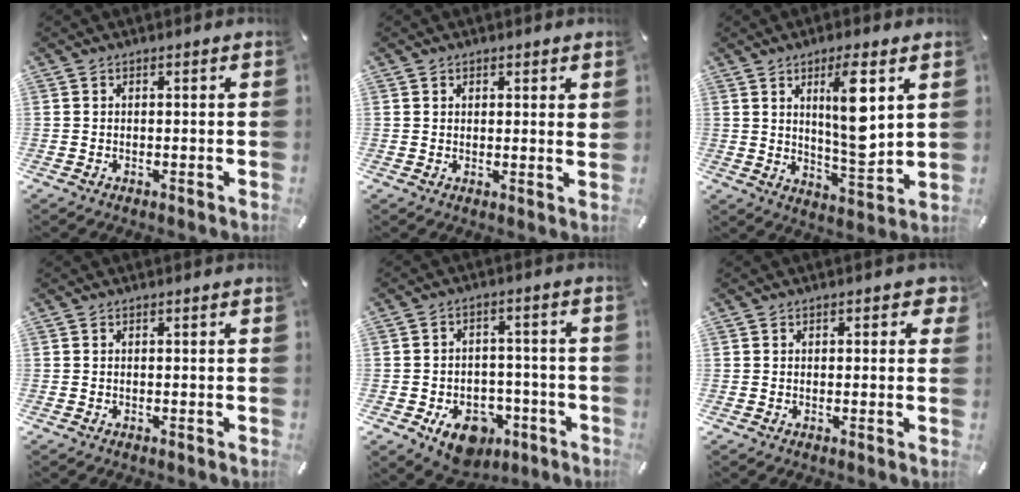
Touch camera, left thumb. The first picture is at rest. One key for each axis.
{"total": 1.6, "fx": 1.2, "fy": 0.7, "fz": 0.7, "tx": 0.002, "ty": -0.007, "tz": 0.019}
{"total": 12.4, "fx": 4.3, "fy": 3.2, "fz": 11.2, "tx": -0.183, "ty": -0.024, "tz": 0.065}
{"total": 0.0}
{"total": 10.5, "fx": -5.3, "fy": 7.4, "fz": 5.2, "tx": -0.075, "ty": 0.035, "tz": -0.086}
{"total": 1.7, "fx": 0.6, "fy": 1.2, "fz": 1.0, "tx": -0.004, "ty": 0.001, "tz": 0.006}